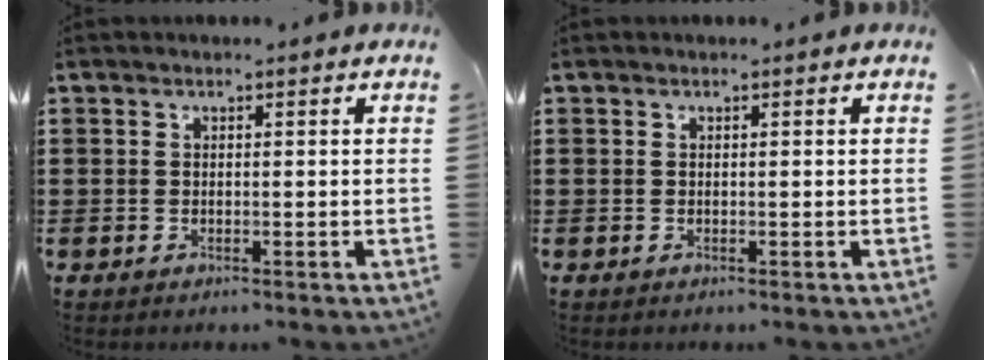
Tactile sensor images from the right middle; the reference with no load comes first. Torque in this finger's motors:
{"motor_torque": [0.00, 0.00, 0.03, -0.01]}